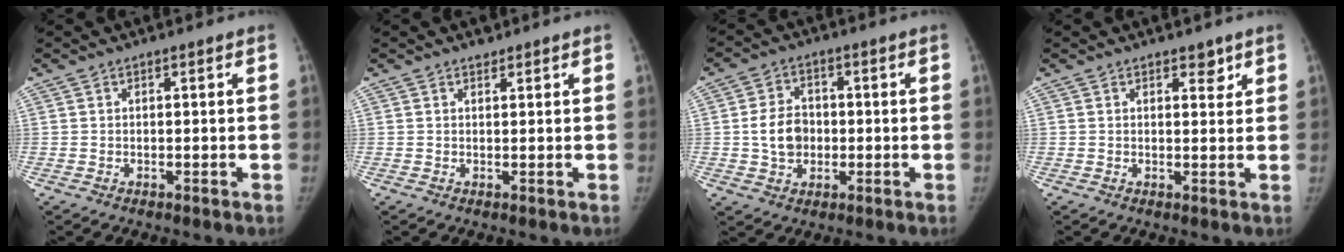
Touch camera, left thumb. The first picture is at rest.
{"total": 1.2, "force": [1.0, 0.6, 0.1], "torque": [0.008, -0.006, 0.012]}
{"total": 7.3, "force": [-0.5, 5.9, 4.3], "torque": [-0.053, 0.009, -0.011]}
{"total": 2.3, "force": [1.6, 1.3, 1.0], "torque": [0.008, -0.009, 0.022]}